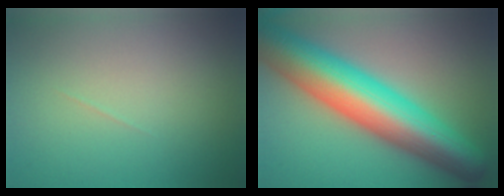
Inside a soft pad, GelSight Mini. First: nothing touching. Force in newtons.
{"total": 13.1, "press": 13.1, "slide": 0.4}